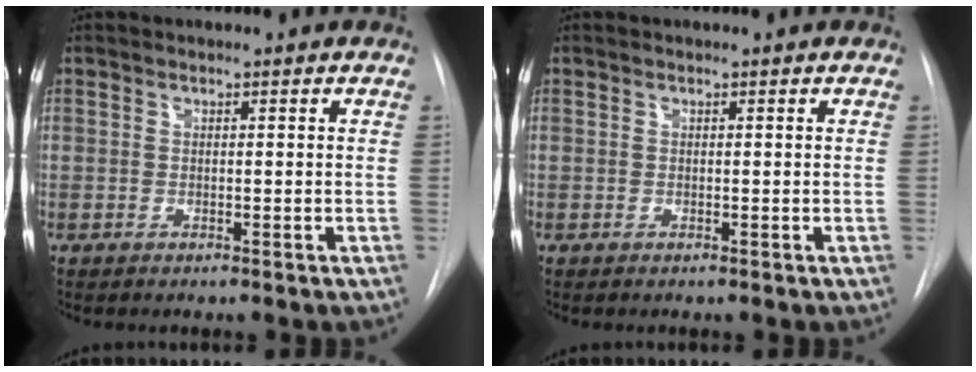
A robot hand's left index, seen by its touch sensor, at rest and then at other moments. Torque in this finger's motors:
{"motor_torque": [-0.09, 0.08, 0.01, 0.00]}